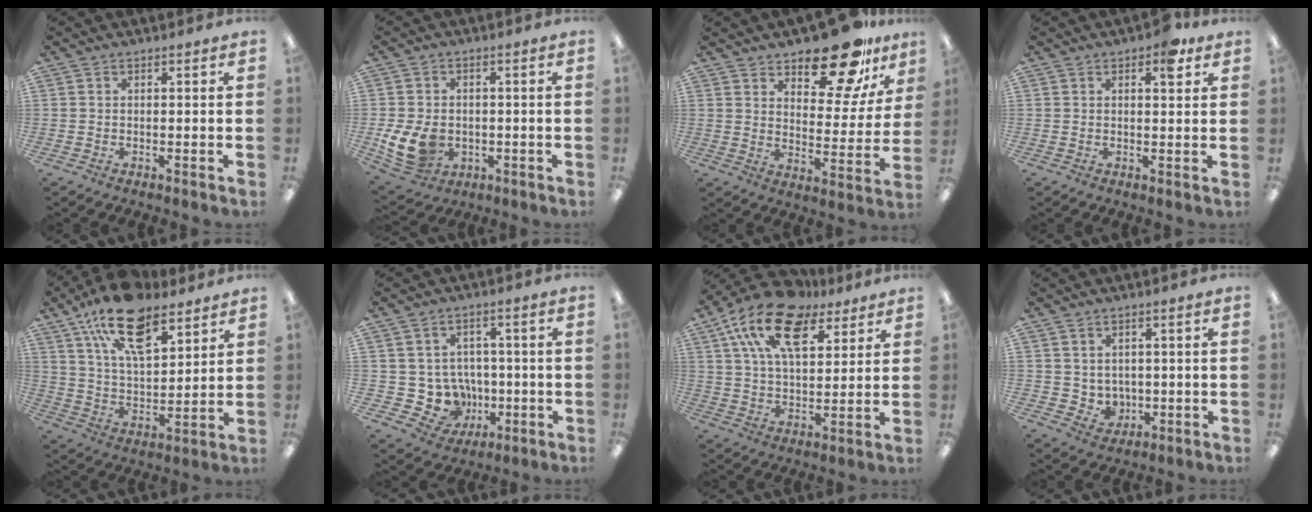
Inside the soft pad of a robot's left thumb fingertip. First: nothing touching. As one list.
[{"total": 9.9, "force": [-2.0, 7.5, 6.1], "torque": [-0.130, 0.001, -0.033]}, {"total": 18.1, "force": [13.8, 7.3, 9.1], "torque": [-0.120, -0.096, 0.232]}, {"total": 5.3, "force": [2.9, 2.3, 3.8], "torque": [-0.041, -0.009, 0.043]}, {"total": 18.5, "force": [12.2, 8.4, 11.1], "torque": [-0.191, -0.055, 0.215]}, {"total": 8.5, "force": [0.6, 8.2, 1.9], "torque": [-0.059, -0.012, 0.027]}, {"total": 18.4, "force": [11.2, 9.1, 11.4], "torque": [-0.203, -0.044, 0.199]}, {"total": 4.1, "force": [2.1, 3.5, 0.2], "torque": [-0.010, -0.010, 0.040]}]